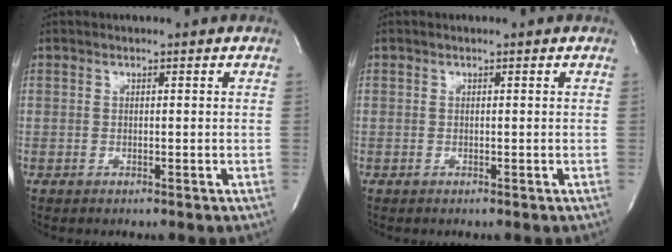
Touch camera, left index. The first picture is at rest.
{"total": 0.0}